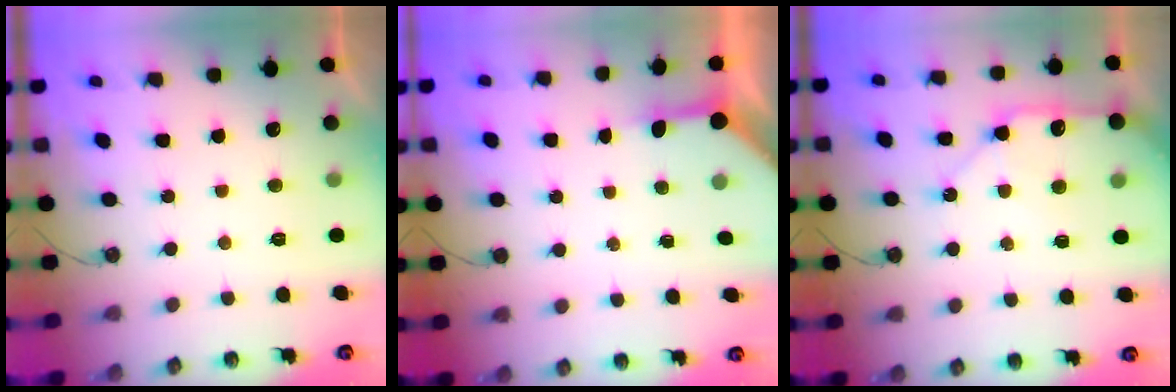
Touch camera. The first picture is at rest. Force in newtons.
{"total": 5.8, "press": 5.7, "slide": 0.5}
{"total": 11.5, "press": 11.4, "slide": 1.6}